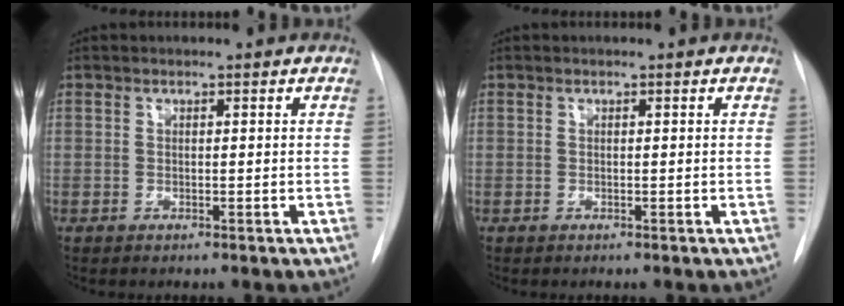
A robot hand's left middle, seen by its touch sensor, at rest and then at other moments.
{"total": 0.0}